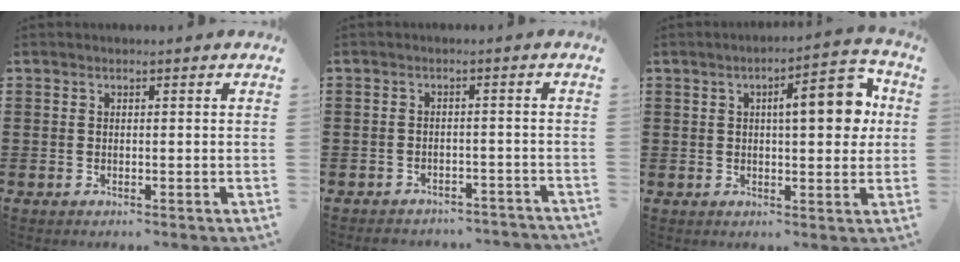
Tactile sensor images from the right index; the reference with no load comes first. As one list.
[{"total": 2.6, "force": [-2.6, 0.5, 0.0], "torque": [-0.007, 0.001, -0.055]}, {"total": 8.8, "force": [2.0, 2.7, 8.1], "torque": [-0.116, -0.005, 0.022]}]